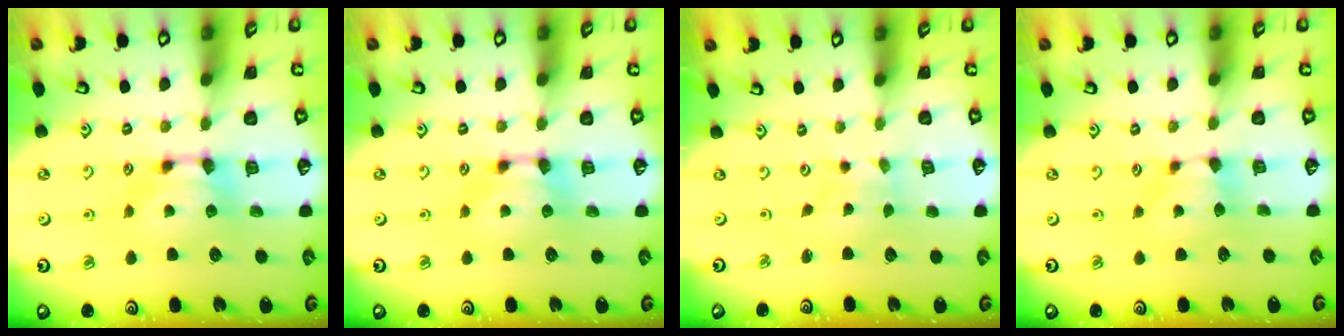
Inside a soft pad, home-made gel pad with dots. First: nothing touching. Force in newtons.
{"total": 0.0}
{"total": 4.1, "press": 4.0, "slide": 0.6}
{"total": 1.3, "press": 1.2, "slide": 0.6}